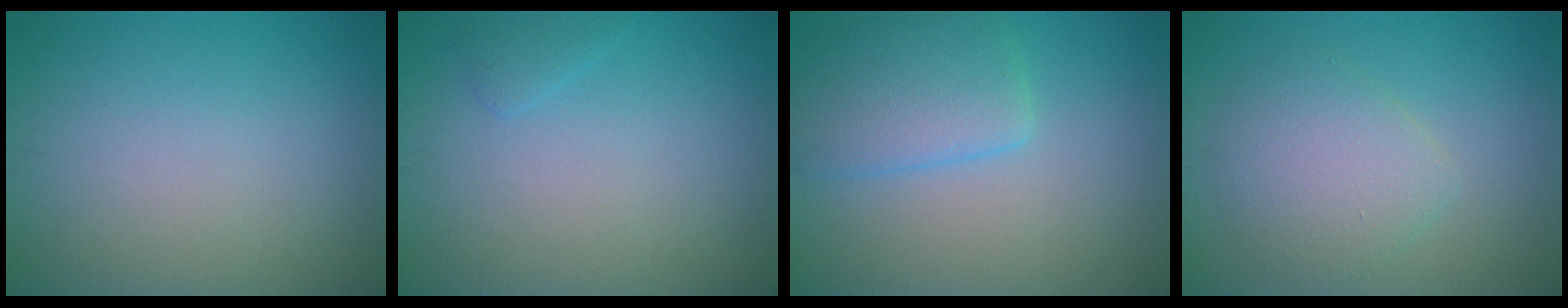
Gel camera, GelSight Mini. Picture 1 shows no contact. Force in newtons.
{"total": 0.9, "press": 0.9, "slide": 0.1}
{"total": 4.3, "press": 4.3, "slide": 0.3}
{"total": 3.6, "press": 3.6, "slide": 0.2}